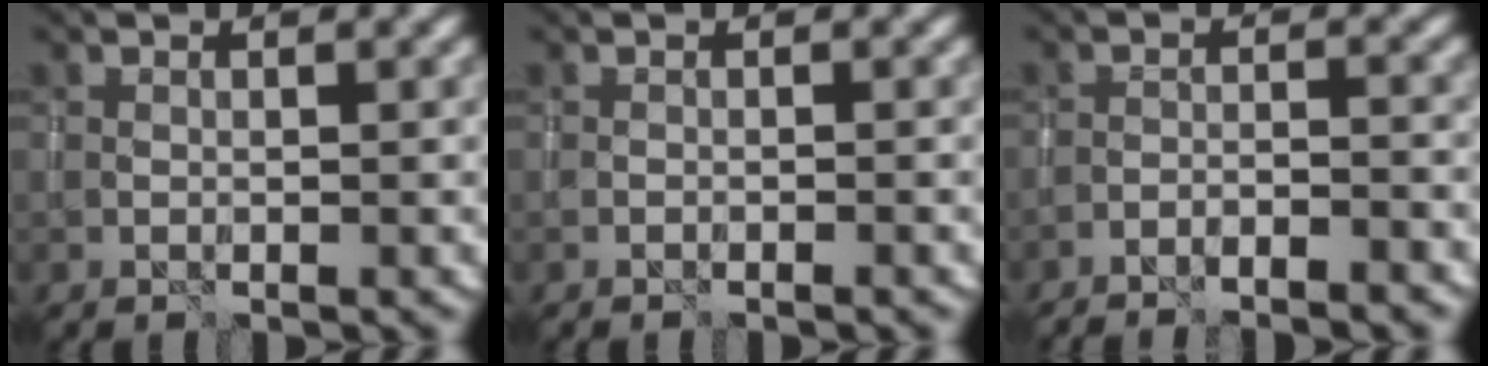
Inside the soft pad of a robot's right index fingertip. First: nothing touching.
{"total": 0.6, "force": [-0.5, 0.0, 0.2], "torque": [-0.003, 0.002, -0.011]}
{"total": 4.0, "force": [-3.7, 0.6, 1.5], "torque": [-0.023, 0.008, -0.055]}